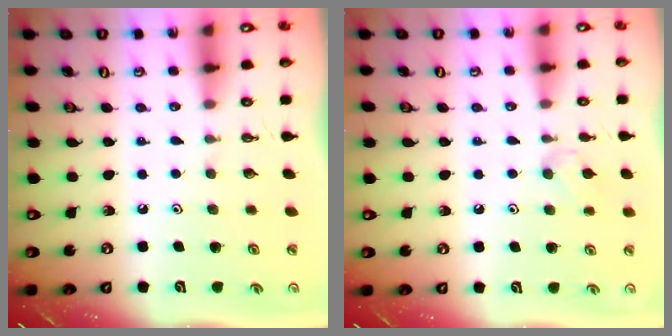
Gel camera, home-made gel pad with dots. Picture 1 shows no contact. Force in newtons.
{"total": 5.2, "press": 5.2, "slide": 0.7}